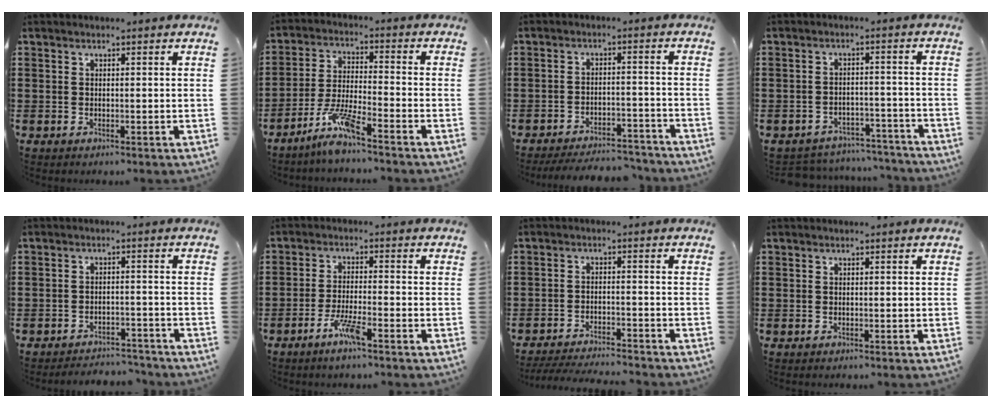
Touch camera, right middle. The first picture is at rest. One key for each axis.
{"total": 6.8, "fx": -5.4, "fy": 0.2, "fz": 4.3, "tx": -0.096, "ty": -0.014, "tz": -0.103}
{"total": 4.8, "fx": -4.7, "fy": 0.4, "fz": 1.1, "tx": -0.026, "ty": -0.003, "tz": -0.094}
{"total": 4.0, "fx": -4.0, "fy": 0.6, "fz": 0.0, "tx": -0.006, "ty": 0.002, "tz": -0.084}
{"total": 3.4, "fx": -3.4, "fy": 0.4, "fz": -0.2, "tx": -0.005, "ty": -0.001, "tz": -0.073}
{"total": 4.8, "fx": -3.0, "fy": 0.2, "fz": 3.7, "tx": -0.081, "ty": -0.009, "tz": -0.056}
{"total": 4.1, "fx": -4.0, "fy": 0.0, "fz": 0.8, "tx": -0.022, "ty": -0.006, "tz": -0.082}
{"total": 0.0}